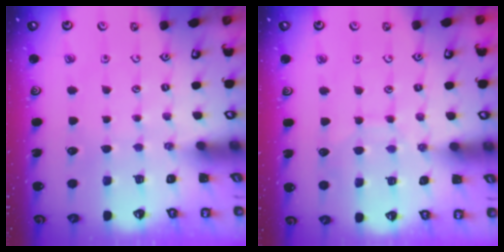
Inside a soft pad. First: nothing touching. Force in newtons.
{"total": 7.0, "press": 7.0, "slide": 0.6}